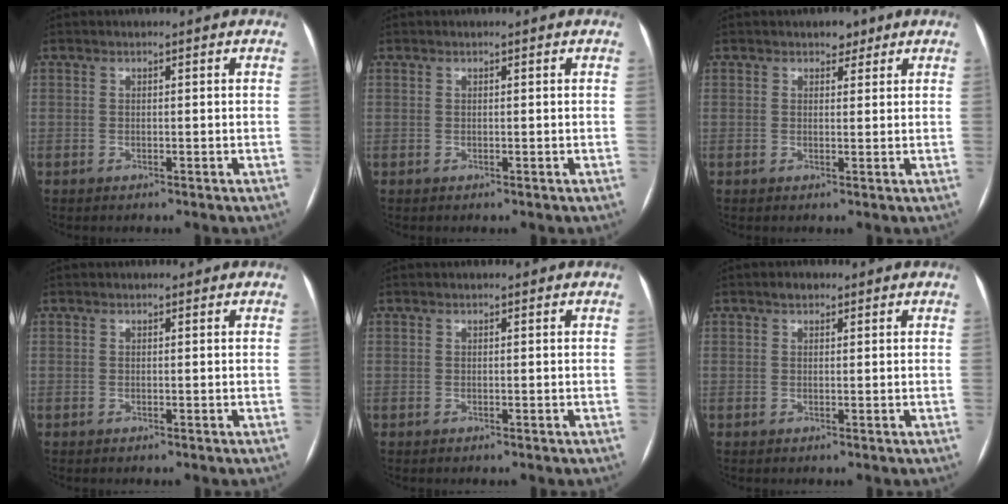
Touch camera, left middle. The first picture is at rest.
{"total": 0.0}
{"total": 2.2, "force": [1.5, 1.3, 0.9], "torque": [-0.008, 0.003, 0.019]}
{"total": 0.0}
{"total": 0.0}
{"total": 1.3, "force": [0.9, 0.8, 0.6], "torque": [-0.011, 0.008, 0.013]}